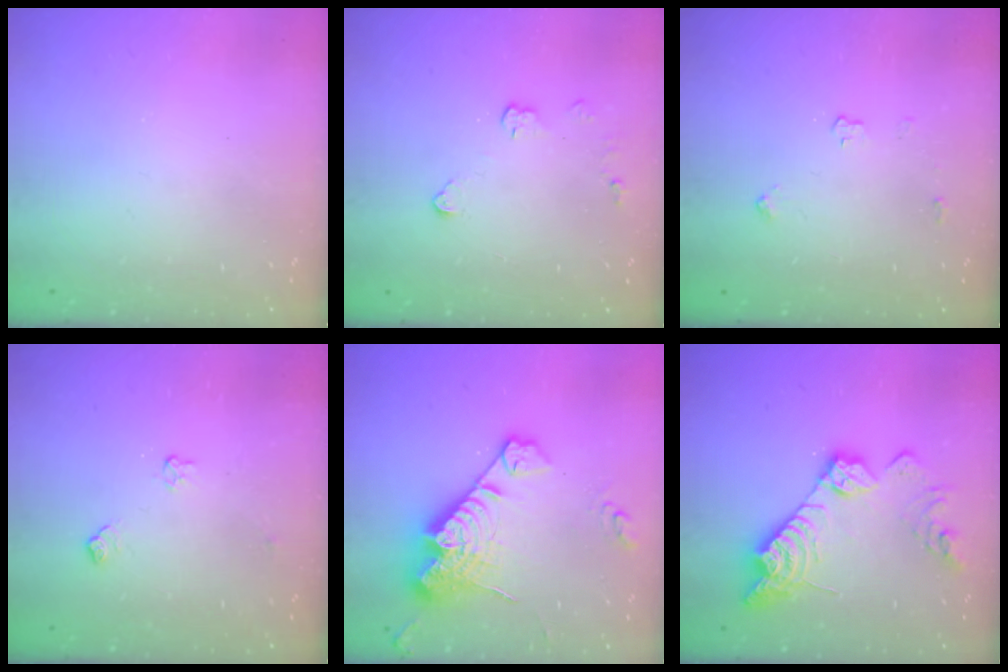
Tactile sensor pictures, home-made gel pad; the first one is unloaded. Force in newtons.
{"total": 3.3, "press": 3.3, "slide": 0.4}
{"total": 3.0, "press": 2.9, "slide": 0.5}
{"total": 5.0, "press": 5.0, "slide": 0.7}
{"total": 19.0, "press": 18.9, "slide": 1.7}
{"total": 16.6, "press": 16.5, "slide": 1.3}